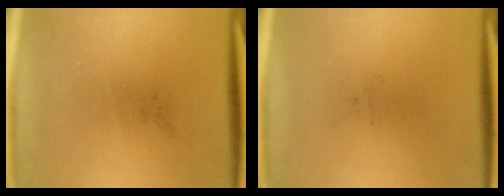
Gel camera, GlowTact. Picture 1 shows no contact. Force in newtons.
{"total": 0.0}